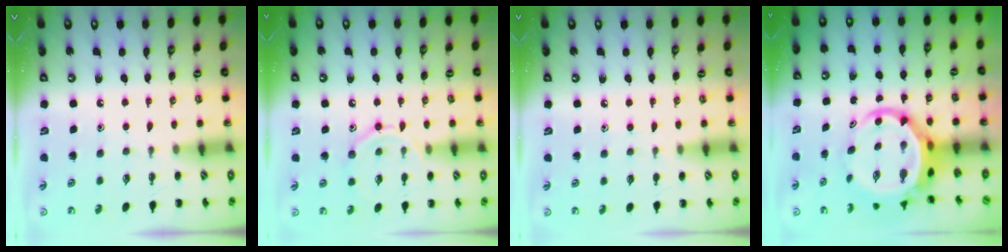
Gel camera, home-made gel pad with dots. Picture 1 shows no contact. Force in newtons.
{"total": 10.9, "press": 10.8, "slide": 1.1}
{"total": 3.1, "press": 2.9, "slide": 1.1}
{"total": 8.3, "press": 8.0, "slide": 2.4}